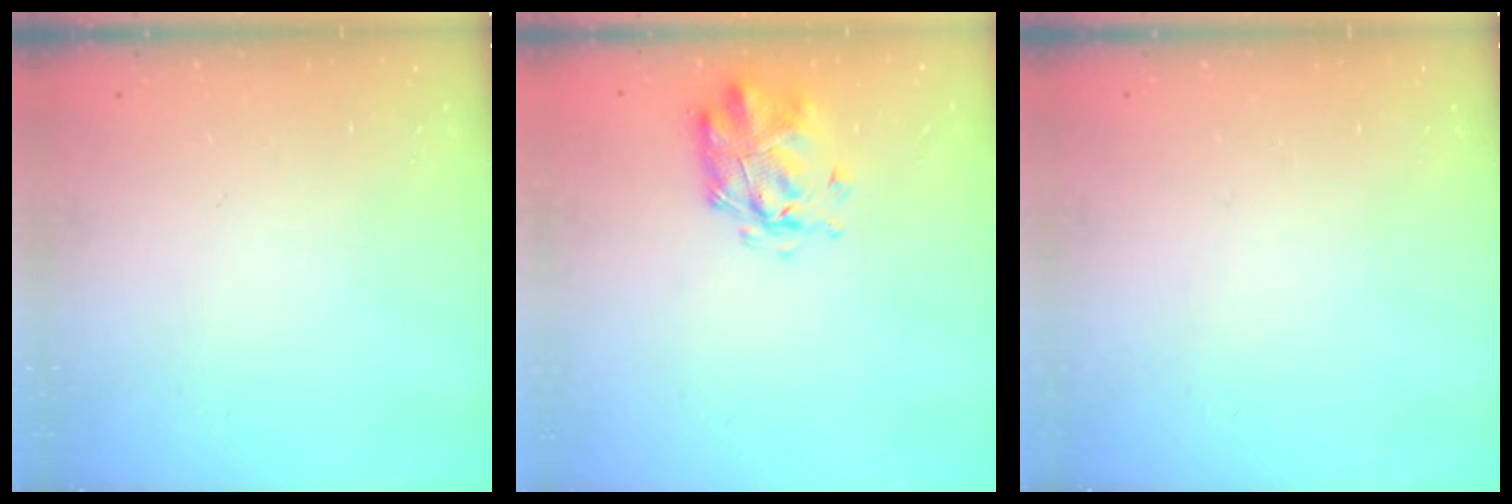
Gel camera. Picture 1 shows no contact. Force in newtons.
{"total": 3.0, "press": 2.8, "slide": 1.0}
{"total": 0.0}